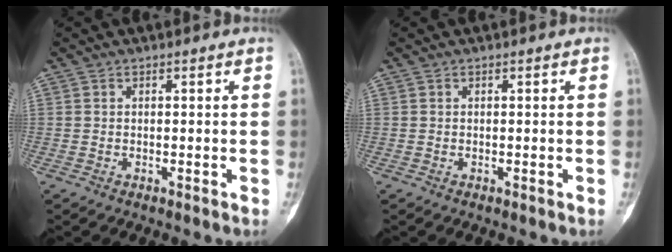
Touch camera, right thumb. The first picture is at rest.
{"total": 0.0}